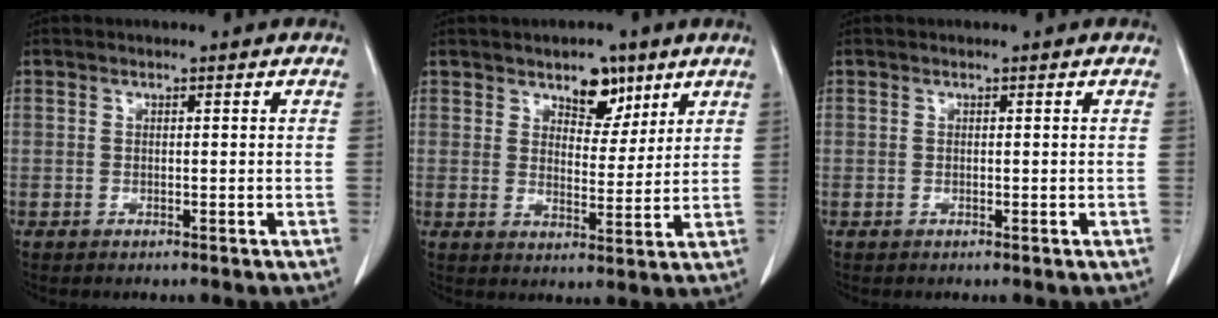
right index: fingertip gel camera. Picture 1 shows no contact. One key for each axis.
{"total": 5.5, "fx": 4.0, "fy": 2.6, "fz": 2.8, "tx": -0.036, "ty": -0.006, "tz": 0.066}
{"total": 0.0}